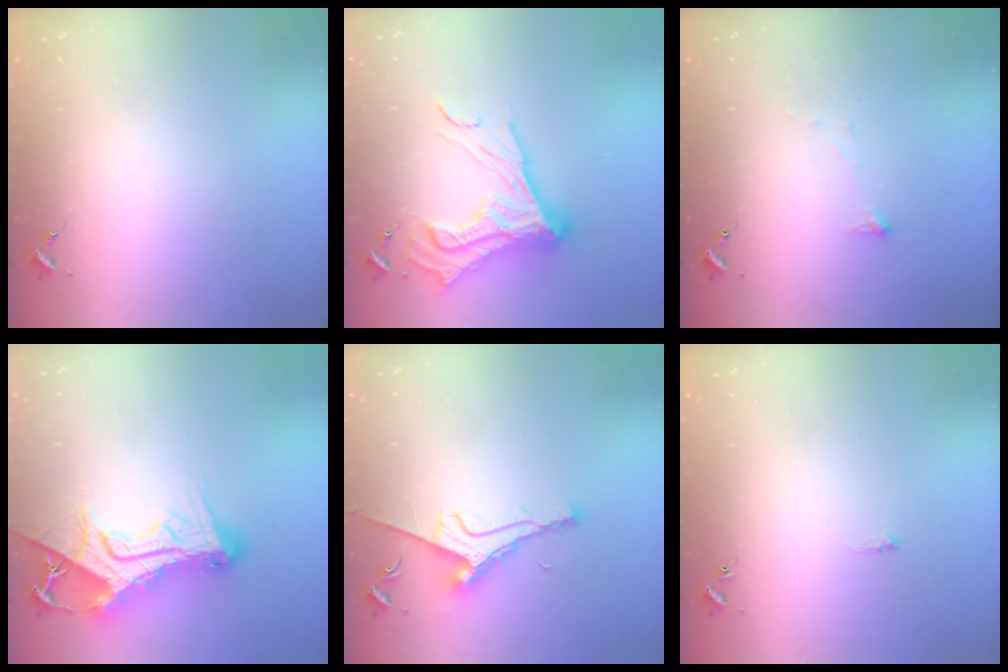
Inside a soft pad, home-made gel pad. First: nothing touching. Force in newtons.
{"total": 20.4, "press": 20.4, "slide": 1.5}
{"total": 2.9, "press": 2.8, "slide": 0.5}
{"total": 17.8, "press": 17.7, "slide": 1.7}
{"total": 8.9, "press": 8.8, "slide": 1.3}
{"total": 3.5, "press": 3.4, "slide": 0.5}